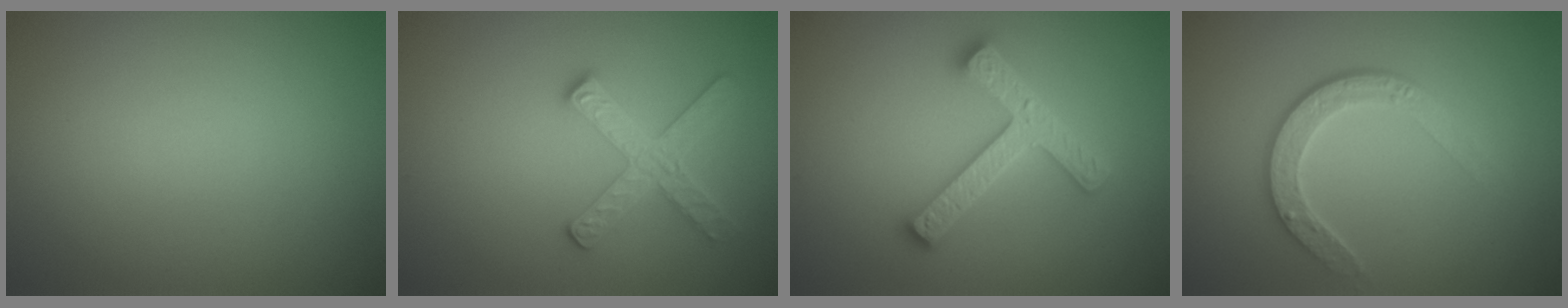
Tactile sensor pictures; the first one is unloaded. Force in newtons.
{"total": 2.9, "press": 2.9, "slide": 0.4}
{"total": 4.7, "press": 4.6, "slide": 0.8}
{"total": 3.3, "press": 2.8, "slide": 1.7}